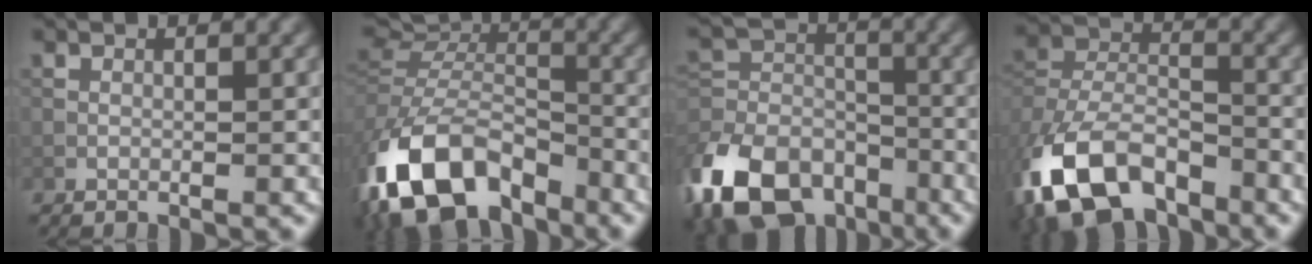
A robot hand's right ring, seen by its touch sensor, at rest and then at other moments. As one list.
[{"total": 13.0, "force": [-7.3, 7.9, 7.3], "torque": [-0.159, -0.002, -0.142]}, {"total": 12.8, "force": [-7.8, 7.7, 6.6], "torque": [-0.145, -0.001, -0.158]}, {"total": 12.8, "force": [-7.4, 7.2, 7.6], "torque": [-0.168, -0.008, -0.142]}]